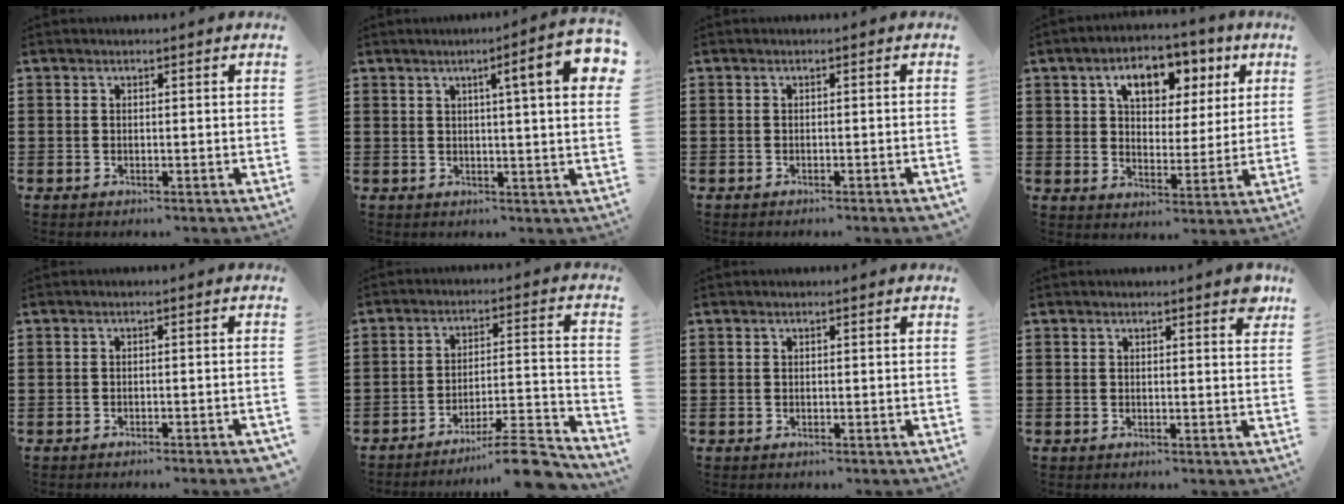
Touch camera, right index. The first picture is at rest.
{"total": 8.6, "force": [2.7, 0.2, 8.2], "torque": [-0.133, -0.005, 0.037]}
{"total": 0.9, "force": [-0.7, -0.1, 0.5], "torque": [-0.009, -0.002, -0.013]}
{"total": 8.3, "force": [4.0, 5.0, 5.2], "torque": [-0.095, 0.004, 0.063]}
{"total": 1.5, "force": [-1.3, -0.2, 0.7], "torque": [-0.012, 0.000, -0.024]}
{"total": 10.1, "force": [-8.7, 1.0, 5.0], "torque": [-0.065, 0.020, -0.166]}
{"total": 0.0}
{"total": 1.8, "force": [1.4, 0.4, 1.1], "torque": [-0.002, -0.006, 0.021]}